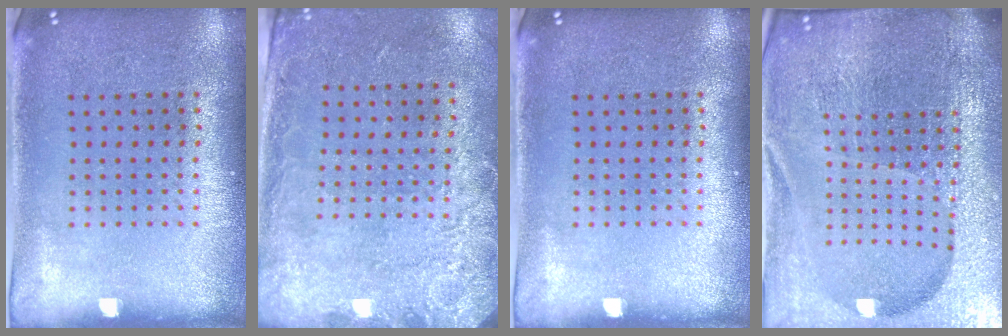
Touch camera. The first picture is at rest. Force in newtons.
{"total": 2.6, "press": 2.0, "slide": 1.7}
{"total": 0.0}
{"total": 6.8, "press": 5.9, "slide": 3.4}